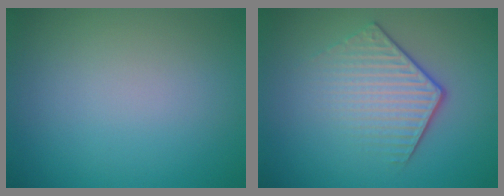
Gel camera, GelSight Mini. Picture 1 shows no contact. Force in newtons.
{"total": 4.2, "press": 3.1, "slide": 2.9}